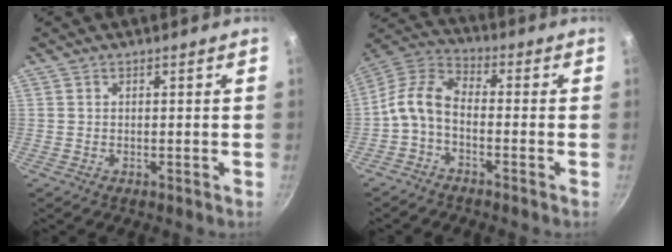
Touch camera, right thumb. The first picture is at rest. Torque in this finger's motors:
{"motor_torque": [1.17, 1.13, 1.15, -0.67, 0.06]}